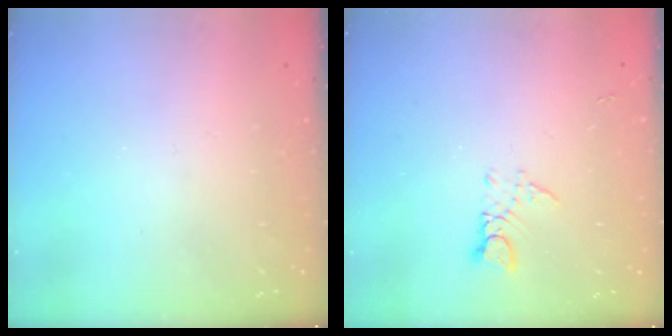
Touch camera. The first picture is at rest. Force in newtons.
{"total": 3.1, "press": 3.1, "slide": 0.2}